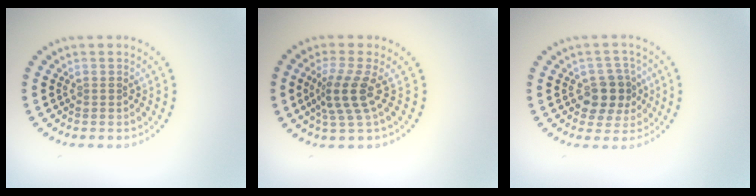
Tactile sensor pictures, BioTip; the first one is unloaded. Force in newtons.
{"total": 3.3, "press": 2.4, "slide": 2.3}
{"total": 3.6, "press": 3.4, "slide": 1.4}